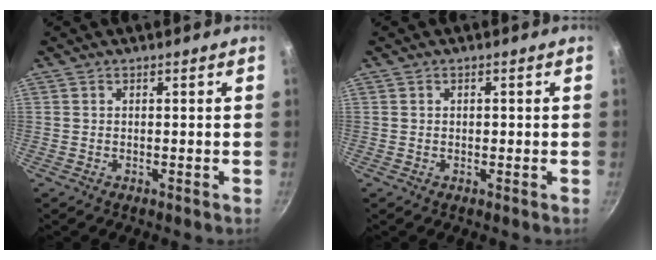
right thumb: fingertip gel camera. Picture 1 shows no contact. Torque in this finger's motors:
{"motor_torque": [-0.70, -0.16, -0.14, 0.33, -0.02]}